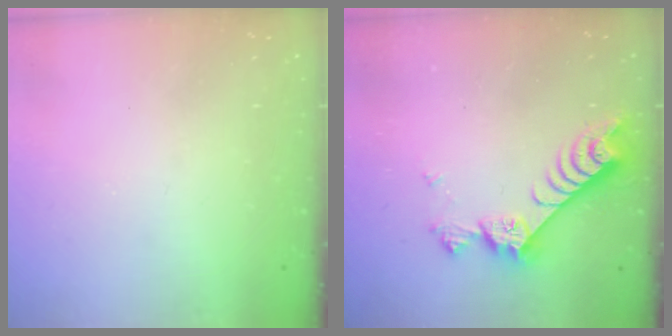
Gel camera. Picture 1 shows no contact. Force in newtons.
{"total": 7.6, "press": 7.5, "slide": 1.0}